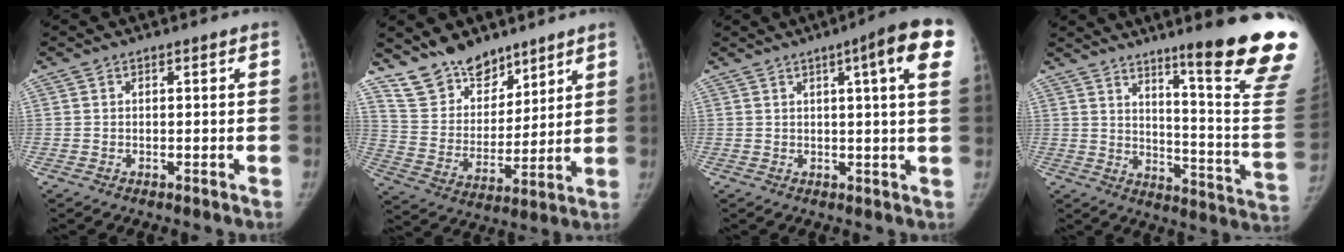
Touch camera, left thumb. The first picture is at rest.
{"total": 13.6, "force": [11.1, 6.9, 3.8], "torque": [-0.026, -0.069, 0.216]}
{"total": 11.1, "force": [4.7, 1.1, 10.0], "torque": [-0.121, -0.005, 0.046]}
{"total": 22.5, "force": [14.8, 0.7, 17.0], "torque": [-0.200, -0.116, 0.209]}